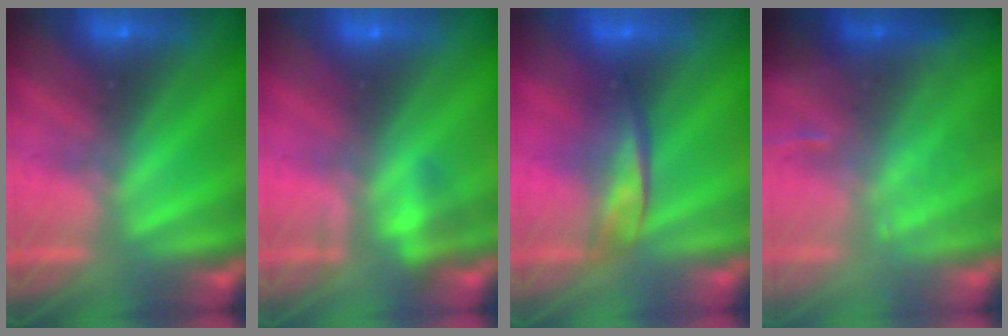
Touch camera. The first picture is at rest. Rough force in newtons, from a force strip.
{"total": 2.1}
{"total": 2.2}
{"total": 2.7}